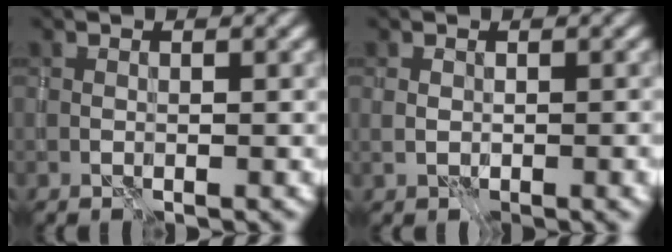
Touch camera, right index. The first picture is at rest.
{"total": 2.5, "force": [-0.4, 1.4, 2.0], "torque": [-0.031, -0.007, 0.001]}